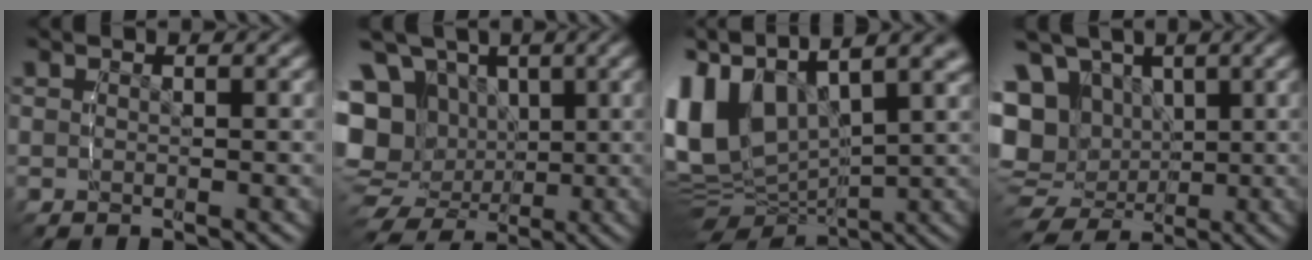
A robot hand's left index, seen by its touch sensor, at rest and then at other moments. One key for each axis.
{"total": 15.6, "fx": -1.2, "fy": 14.4, "fz": 6.0, "tx": -0.152, "ty": -0.060, "tz": -0.009}
{"total": 13.0, "fx": 1.5, "fy": 10.4, "fz": 7.5, "tx": -0.180, "ty": -0.026, "tz": 0.024}
{"total": 13.3, "fx": -1.3, "fy": 12.3, "fz": 4.8, "tx": -0.129, "ty": -0.053, "tz": -0.012}